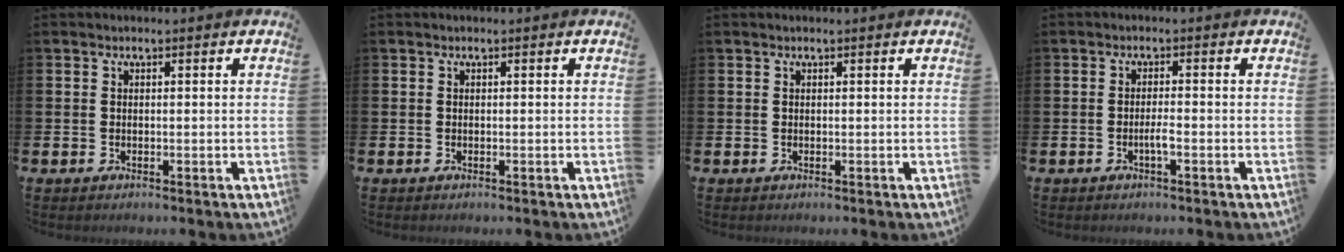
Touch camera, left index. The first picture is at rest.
{"total": 0.0}
{"total": 0.0}
{"total": 1.5, "force": [-0.8, 0.2, 1.3], "torque": [-0.033, 0.003, -0.013]}